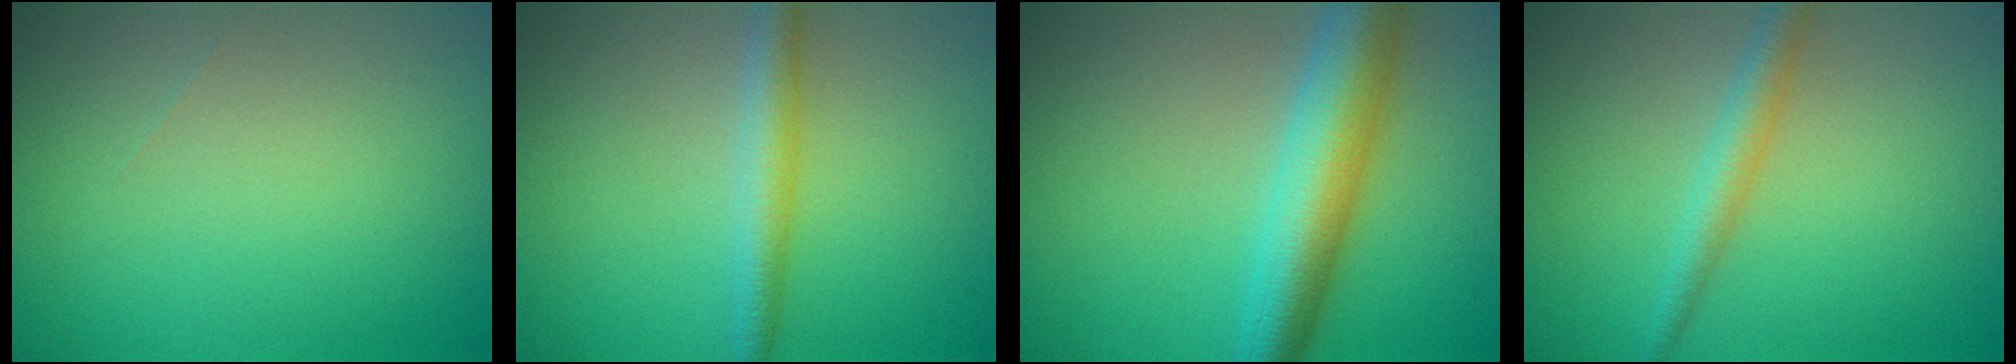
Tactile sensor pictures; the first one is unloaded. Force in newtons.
{"total": 2.9, "press": 2.9, "slide": 0.1}
{"total": 6.7, "press": 6.7, "slide": 0.3}
{"total": 2.5, "press": 2.5, "slide": 0.1}